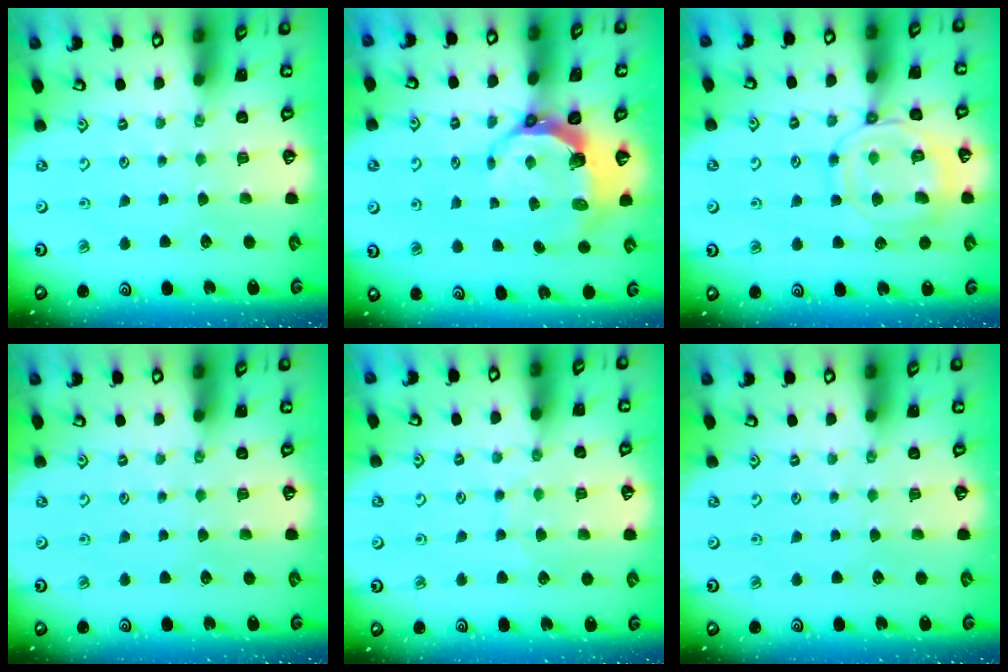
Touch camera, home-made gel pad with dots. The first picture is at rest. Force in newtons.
{"total": 8.0, "press": 6.6, "slide": 4.5}
{"total": 12.7, "press": 12.6, "slide": 1.1}
{"total": 0.0}
{"total": 5.5, "press": 5.5, "slide": 0.5}
{"total": 0.0}